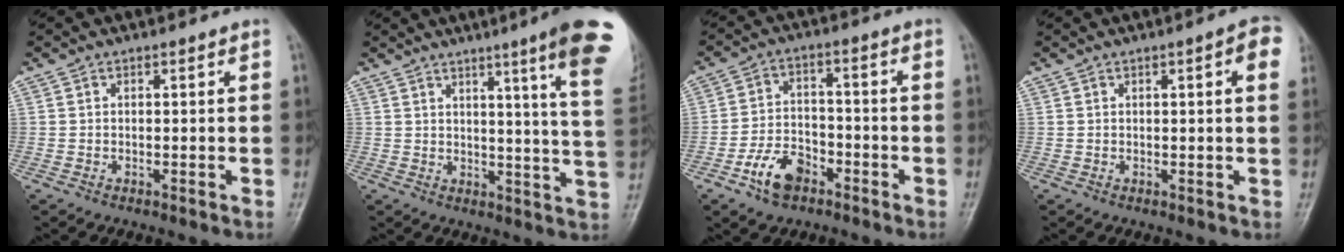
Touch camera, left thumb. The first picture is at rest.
{"total": 16.3, "force": [9.5, 0.0, 13.2], "torque": [-0.154, -0.054, 0.101]}
{"total": 8.5, "force": [-4.7, 5.4, 4.6], "torque": [-0.068, 0.029, -0.086]}
{"total": 4.6, "force": [1.5, 0.9, 4.3], "torque": [-0.045, 0.004, 0.011]}